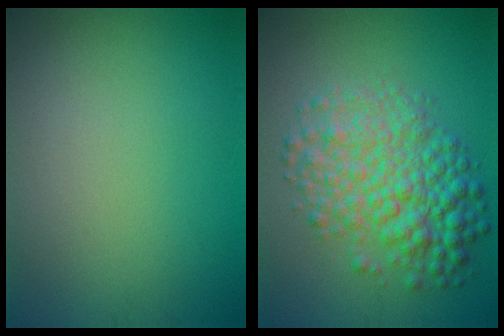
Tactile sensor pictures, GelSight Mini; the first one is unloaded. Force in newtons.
{"total": 6.2, "press": 6.2, "slide": 0.1}